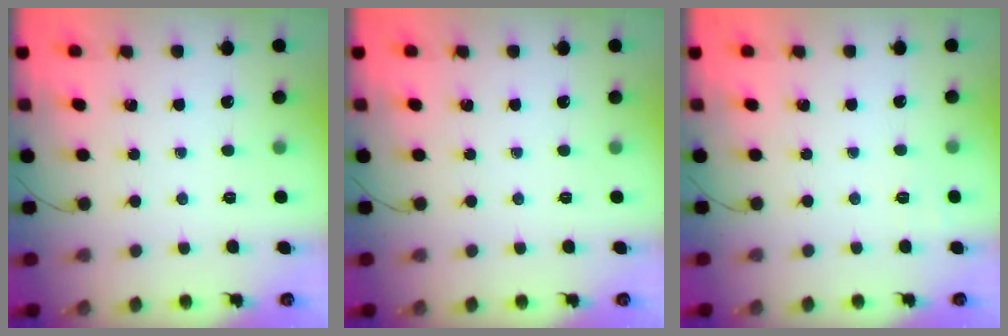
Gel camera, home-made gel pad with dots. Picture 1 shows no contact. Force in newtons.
{"total": 0.0}
{"total": 6.1, "press": 5.8, "slide": 1.8}